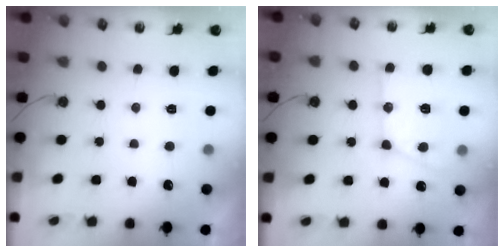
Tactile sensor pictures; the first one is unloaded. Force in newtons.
{"total": 16.3, "press": 16.3, "slide": 1.7}